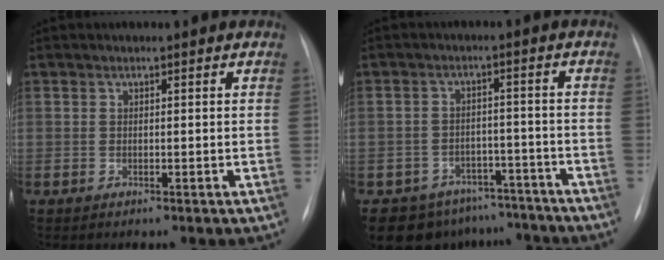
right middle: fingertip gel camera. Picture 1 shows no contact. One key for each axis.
{"total": 10.9, "fx": -9.0, "fy": 6.1, "fz": 0.9, "tx": -0.003, "ty": 0.027, "tz": -0.111}